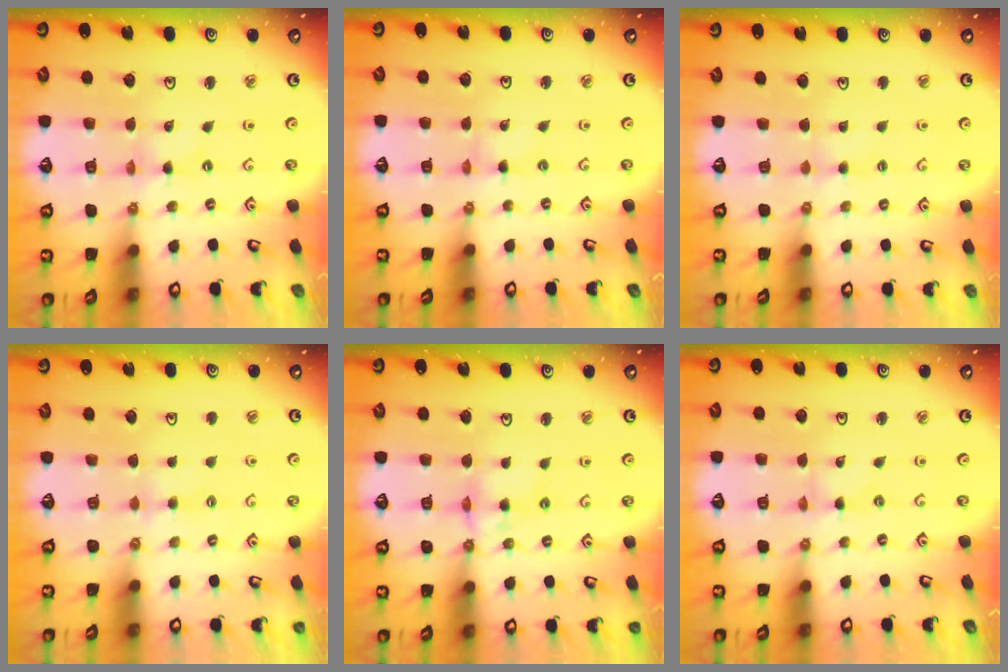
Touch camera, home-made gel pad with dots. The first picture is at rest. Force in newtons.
{"total": 1.1, "press": 1.1, "slide": 0.1}
{"total": 1.7, "press": 1.6, "slide": 0.4}
{"total": 3.0, "press": 2.9, "slide": 0.4}
{"total": 7.0, "press": 7.0, "slide": 0.8}
{"total": 0.0}